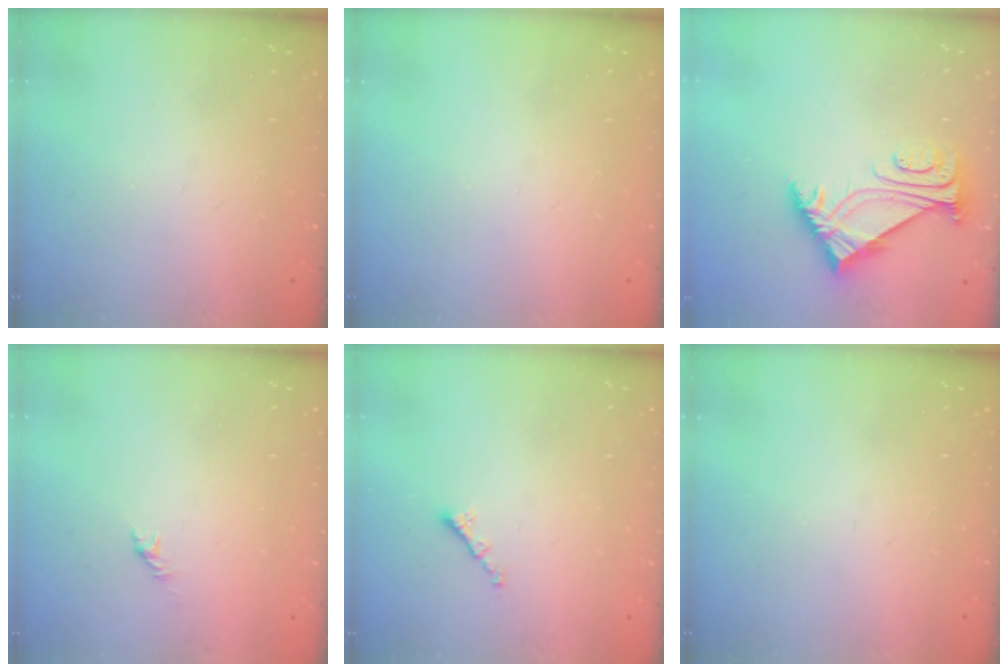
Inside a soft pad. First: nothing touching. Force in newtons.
{"total": 0.0}
{"total": 5.9, "press": 5.8, "slide": 1.1}
{"total": 0.0}
{"total": 1.3, "press": 1.2, "slide": 0.5}
{"total": 0.0}